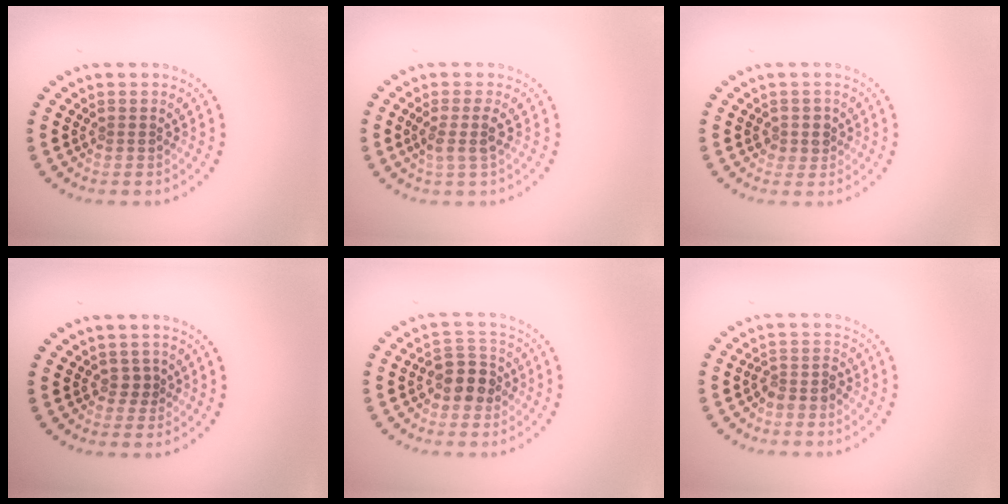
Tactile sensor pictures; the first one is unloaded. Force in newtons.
{"total": 1.9, "press": 1.5, "slide": 1.2}
{"total": 1.5, "press": 1.3, "slide": 0.6}
{"total": 0.9, "press": 0.8, "slide": 0.5}
{"total": 3.5, "press": 3.4, "slide": 0.8}
{"total": 1.9, "press": 1.6, "slide": 1.1}